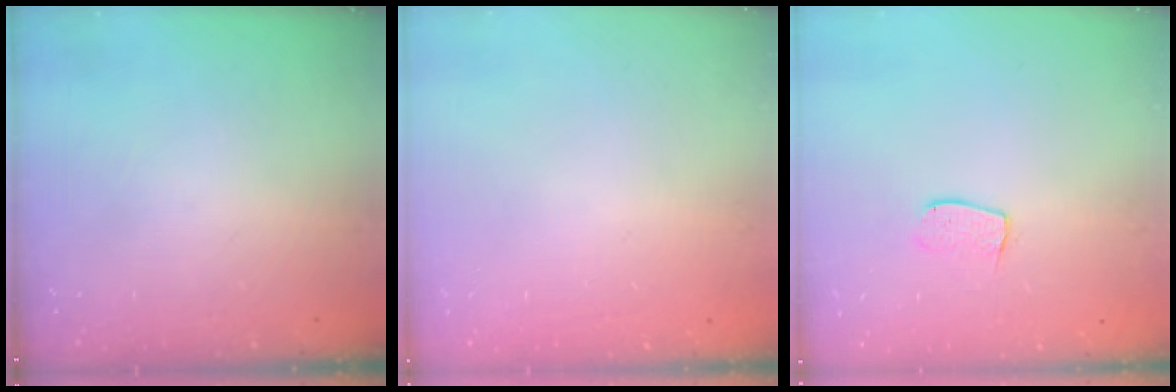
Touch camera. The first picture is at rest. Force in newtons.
{"total": 0.0}
{"total": 5.5, "press": 5.5, "slide": 0.4}